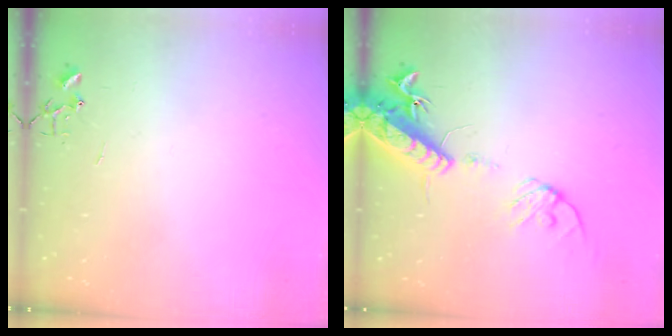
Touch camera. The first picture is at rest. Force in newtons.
{"total": 16.1, "press": 15.7, "slide": 3.6}